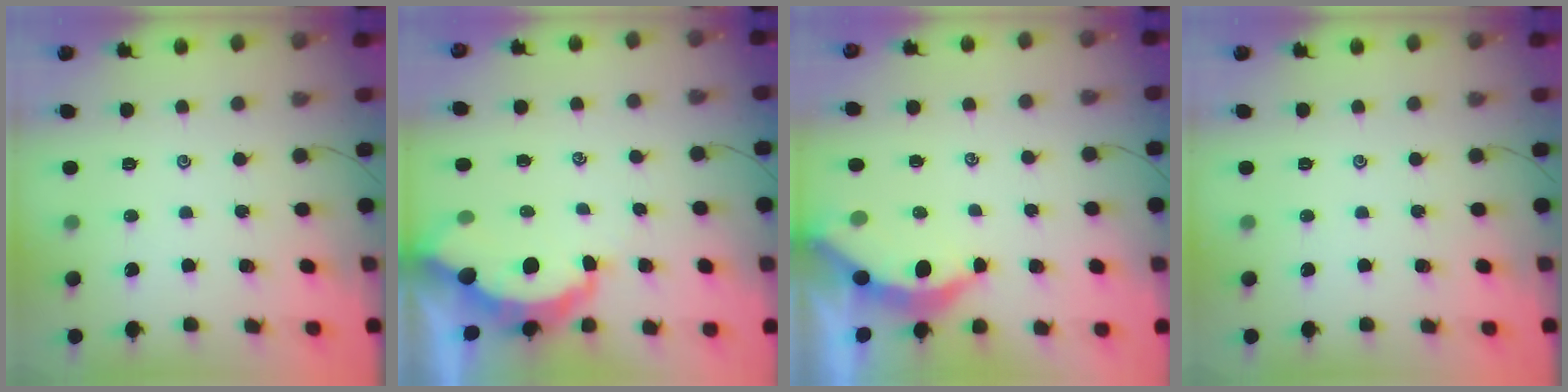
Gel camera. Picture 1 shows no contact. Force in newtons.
{"total": 7.4, "press": 7.3, "slide": 0.8}
{"total": 3.7, "press": 3.6, "slide": 0.4}
{"total": 0.0}